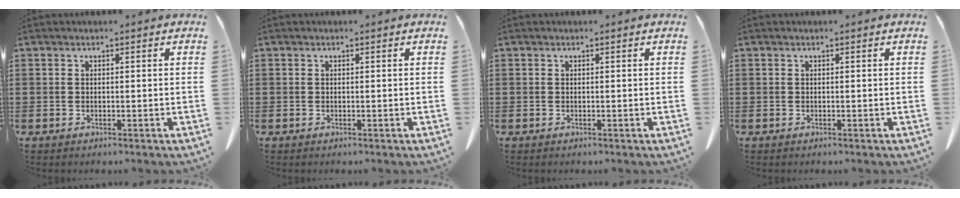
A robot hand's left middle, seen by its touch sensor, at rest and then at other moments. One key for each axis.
{"total": 0.0}
{"total": 0.0}
{"total": 0.0}